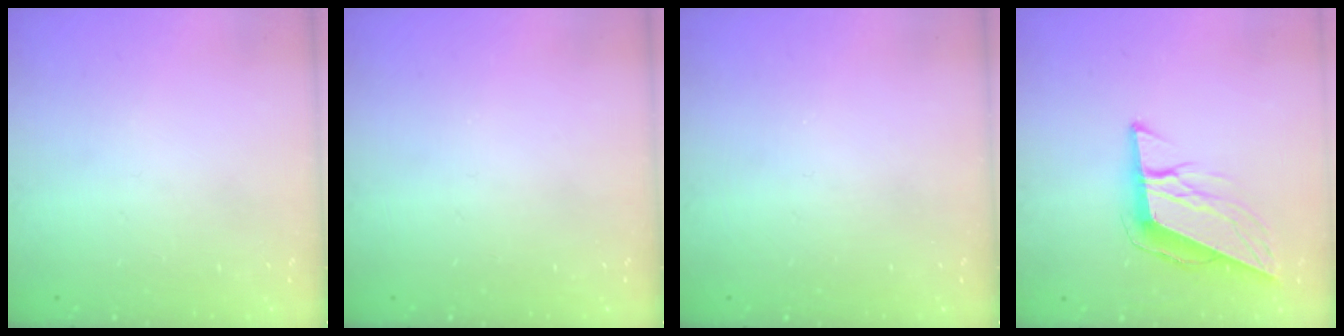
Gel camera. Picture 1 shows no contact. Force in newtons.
{"total": 0.0}
{"total": 0.0}
{"total": 10.5, "press": 10.2, "slide": 2.4}